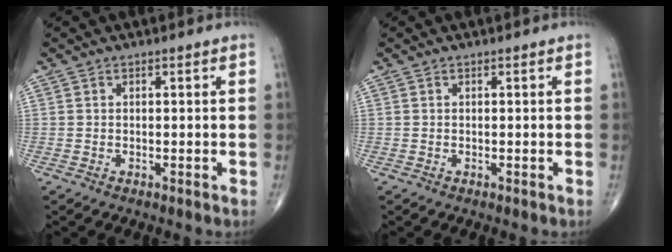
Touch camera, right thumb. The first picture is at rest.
{"total": 0.0}